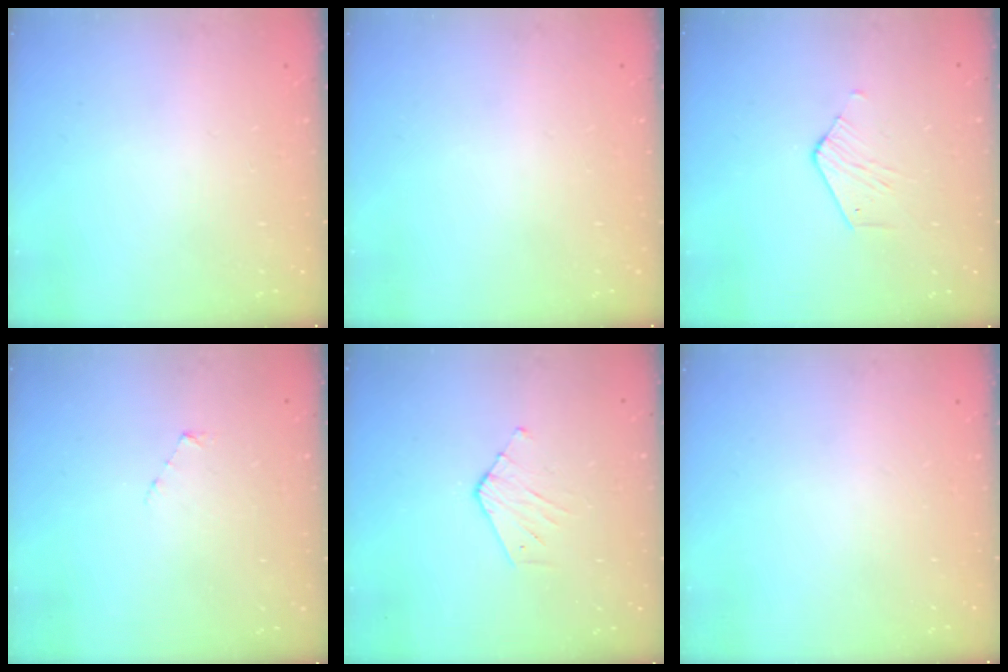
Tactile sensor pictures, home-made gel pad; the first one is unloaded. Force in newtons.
{"total": 0.0}
{"total": 2.6, "press": 2.6, "slide": 0.2}
{"total": 2.5, "press": 2.5, "slide": 0.2}
{"total": 3.0, "press": 3.0, "slide": 0.3}
{"total": 0.0}